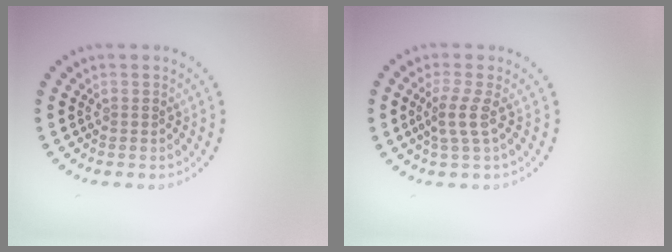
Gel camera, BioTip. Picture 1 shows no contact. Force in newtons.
{"total": 2.2, "press": 1.6, "slide": 1.4}